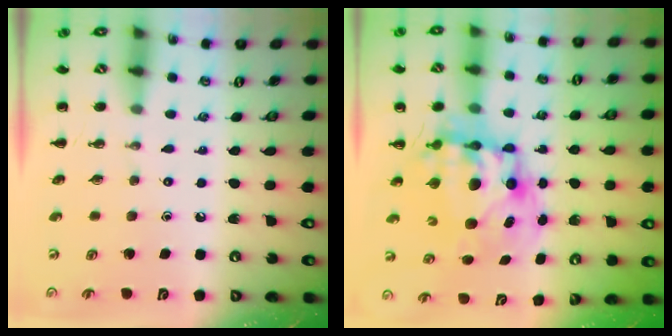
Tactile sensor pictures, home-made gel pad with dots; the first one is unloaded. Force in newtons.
{"total": 12.4, "press": 12.1, "slide": 2.7}